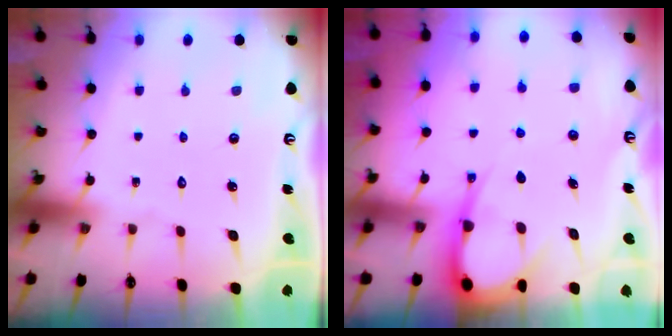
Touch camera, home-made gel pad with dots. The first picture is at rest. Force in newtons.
{"total": 7.7, "press": 7.6, "slide": 0.9}